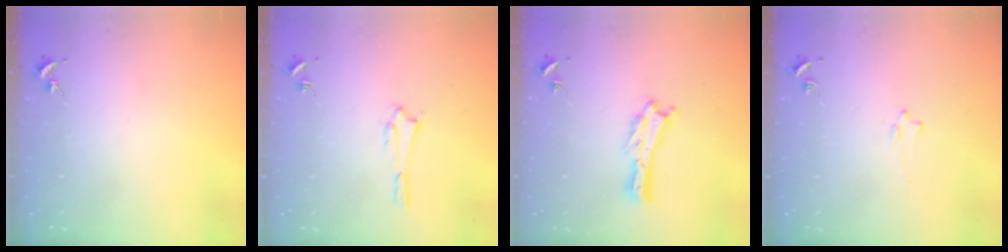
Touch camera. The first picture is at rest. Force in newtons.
{"total": 1.6, "press": 1.6, "slide": 0.1}
{"total": 0.6, "press": 0.6, "slide": 0.2}
{"total": 0.8, "press": 0.7, "slide": 0.2}